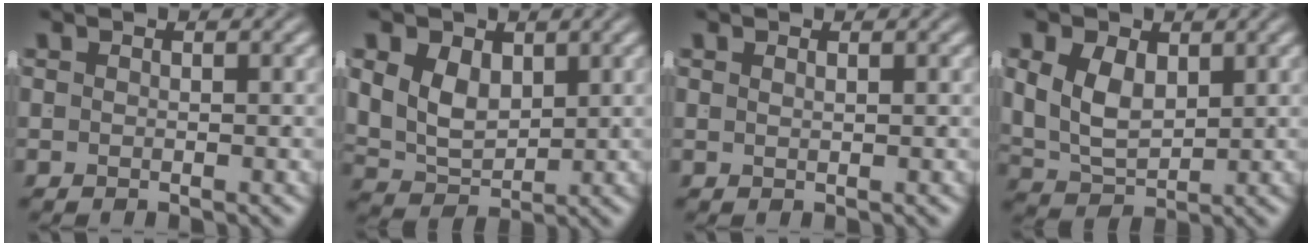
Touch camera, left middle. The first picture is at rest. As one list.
[{"total": 7.1, "force": [0.8, 5.9, 3.9], "torque": [-0.098, -0.025, 0.024]}, {"total": 1.1, "force": [0.4, -1.0, 0.1], "torque": [0.007, -0.002, 0.012]}, {"total": 6.6, "force": [0.6, 5.2, 4.0], "torque": [-0.096, -0.023, 0.021]}]